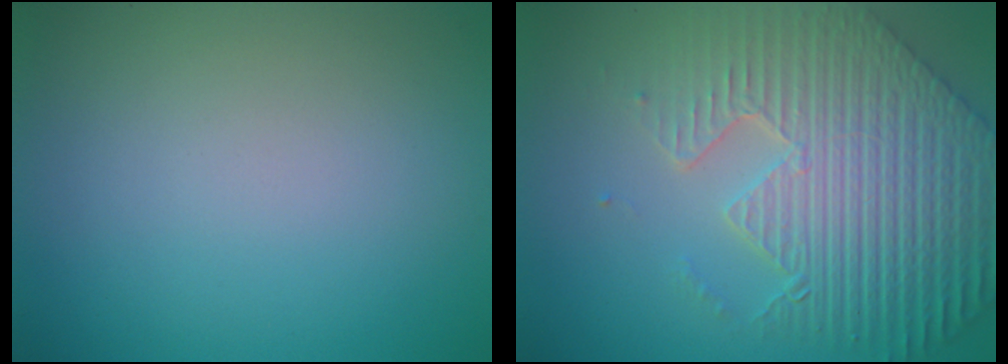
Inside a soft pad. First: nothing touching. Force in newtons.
{"total": 9.3, "press": 6.6, "slide": 6.5}